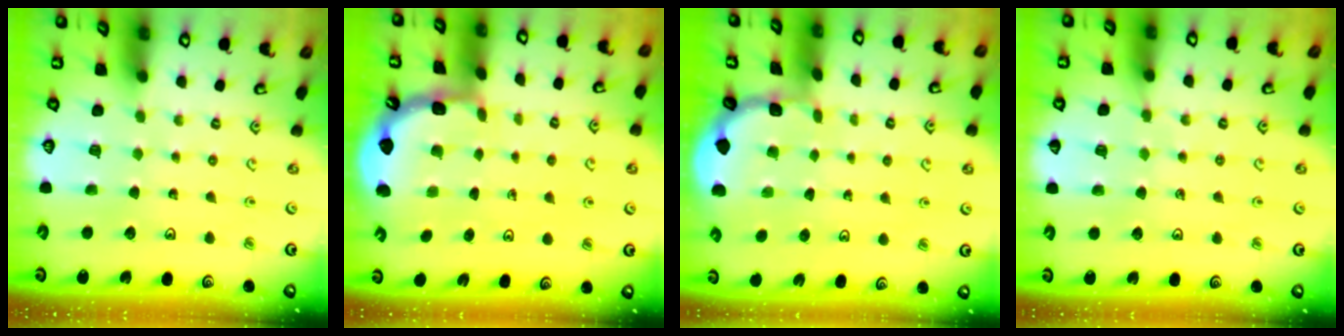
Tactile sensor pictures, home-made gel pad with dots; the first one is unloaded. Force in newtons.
{"total": 2.1, "press": 2.1, "slide": 0.2}
{"total": 1.1, "press": 1.1, "slide": 0.1}
{"total": 5.0, "press": 4.8, "slide": 1.3}